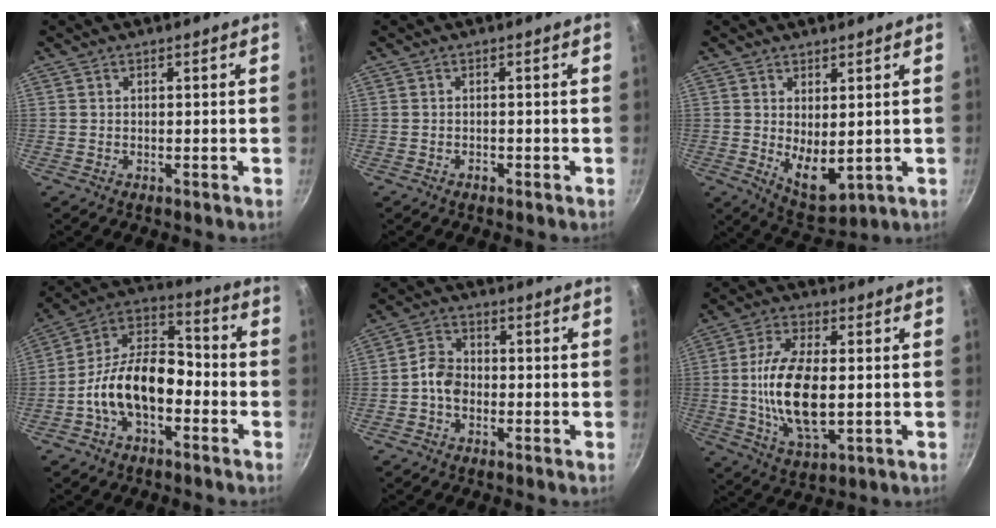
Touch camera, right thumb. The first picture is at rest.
{"total": 1.0, "force": [-0.6, 0.6, 0.5], "torque": [-0.011, 0.004, -0.010]}
{"total": 7.7, "force": [0.8, 3.9, 6.6], "torque": [-0.090, -0.028, 0.031]}
{"total": 15.6, "force": [-4.8, 9.2, 11.6], "torque": [-0.172, 0.063, -0.105]}
{"total": 5.1, "force": [-1.3, 4.0, 3.0], "torque": [-0.038, 0.024, -0.034]}
{"total": 15.0, "force": [-0.4, 7.2, 13.2], "torque": [-0.252, -0.001, -0.010]}